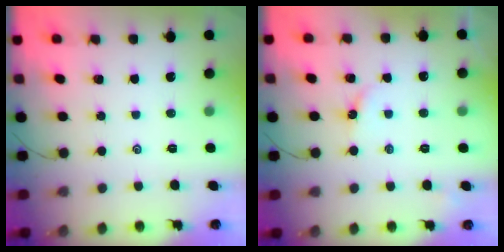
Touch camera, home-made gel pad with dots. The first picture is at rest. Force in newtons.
{"total": 3.0, "press": 3.0, "slide": 0.4}